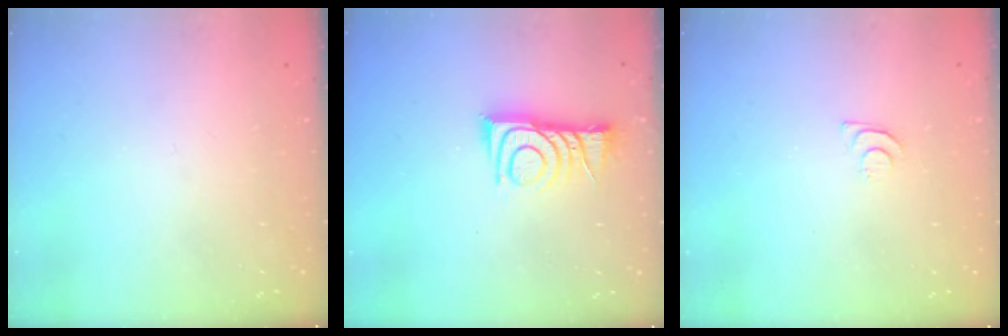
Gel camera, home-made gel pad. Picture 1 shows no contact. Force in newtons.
{"total": 10.0, "press": 10.0, "slide": 0.5}
{"total": 4.6, "press": 4.6, "slide": 0.6}